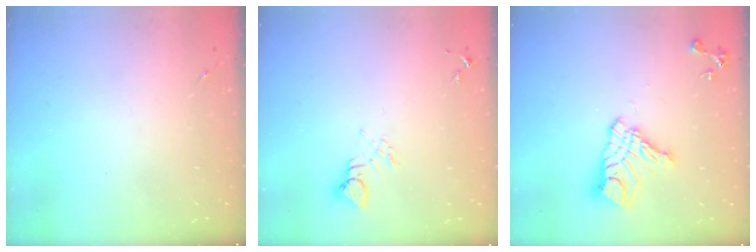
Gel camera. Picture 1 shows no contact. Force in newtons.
{"total": 3.8, "press": 3.8, "slide": 0.3}
{"total": 13.2, "press": 13.2, "slide": 1.3}